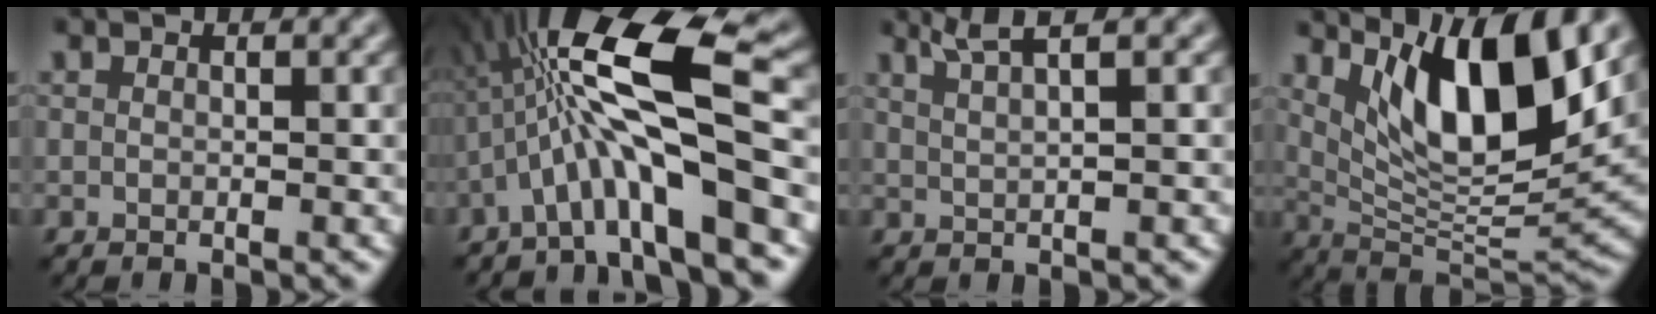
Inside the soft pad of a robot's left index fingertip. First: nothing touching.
{"total": 11.7, "force": [-1.2, 2.5, 11.4], "torque": [-0.203, 0.033, -0.025]}
{"total": 3.0, "force": [2.2, 0.6, 1.9], "torque": [-0.011, 0.011, 0.023]}
{"total": 9.7, "force": [4.3, 2.7, 8.3], "torque": [-0.128, -0.014, 0.085]}